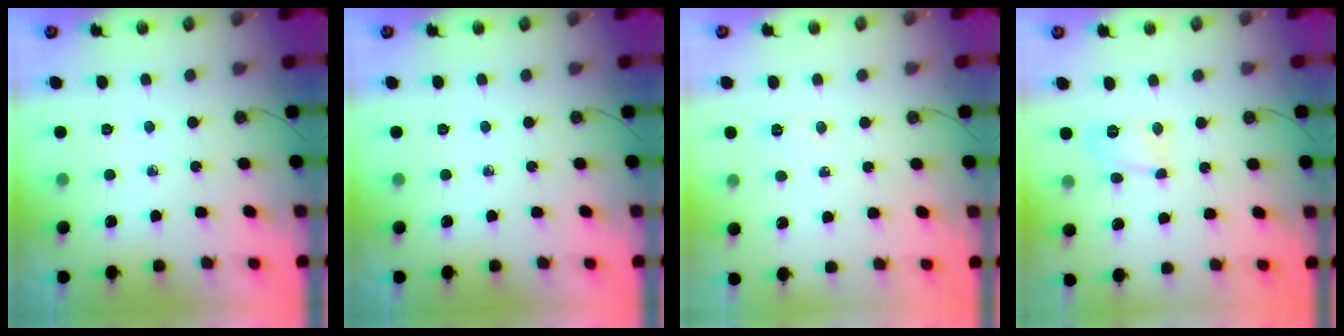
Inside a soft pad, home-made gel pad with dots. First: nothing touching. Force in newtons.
{"total": 0.0}
{"total": 4.6, "press": 4.4, "slide": 1.5}
{"total": 7.1, "press": 7.1, "slide": 0.5}